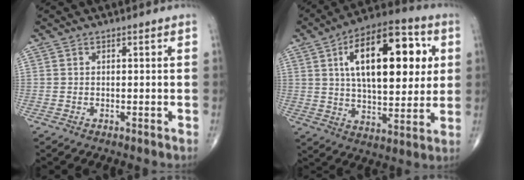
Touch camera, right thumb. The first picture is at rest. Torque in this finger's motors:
{"motor_torque": [0.17, 4.52, 1.71, 1.06, 0.18]}